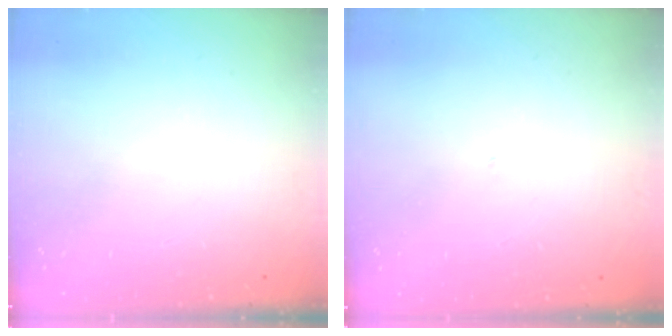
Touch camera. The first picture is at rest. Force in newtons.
{"total": 0.0}